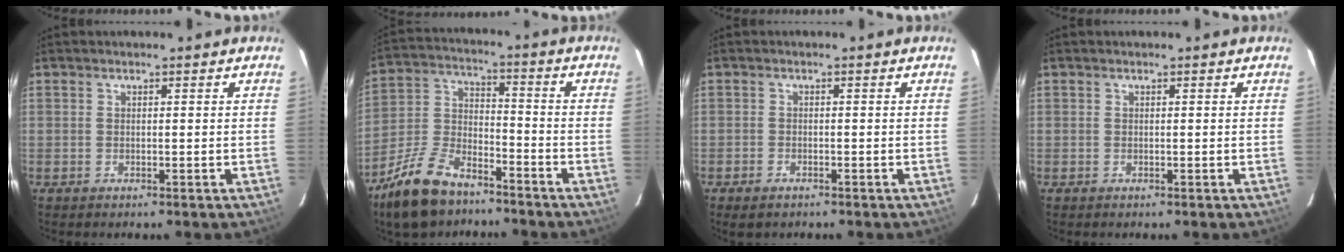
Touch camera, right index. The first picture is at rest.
{"total": 15.7, "force": [-11.1, 7.3, 8.5], "torque": [-0.195, -0.001, -0.208]}
{"total": 2.2, "force": [-1.7, 1.2, 1.0], "torque": [-0.027, -0.004, -0.031]}
{"total": 0.0}